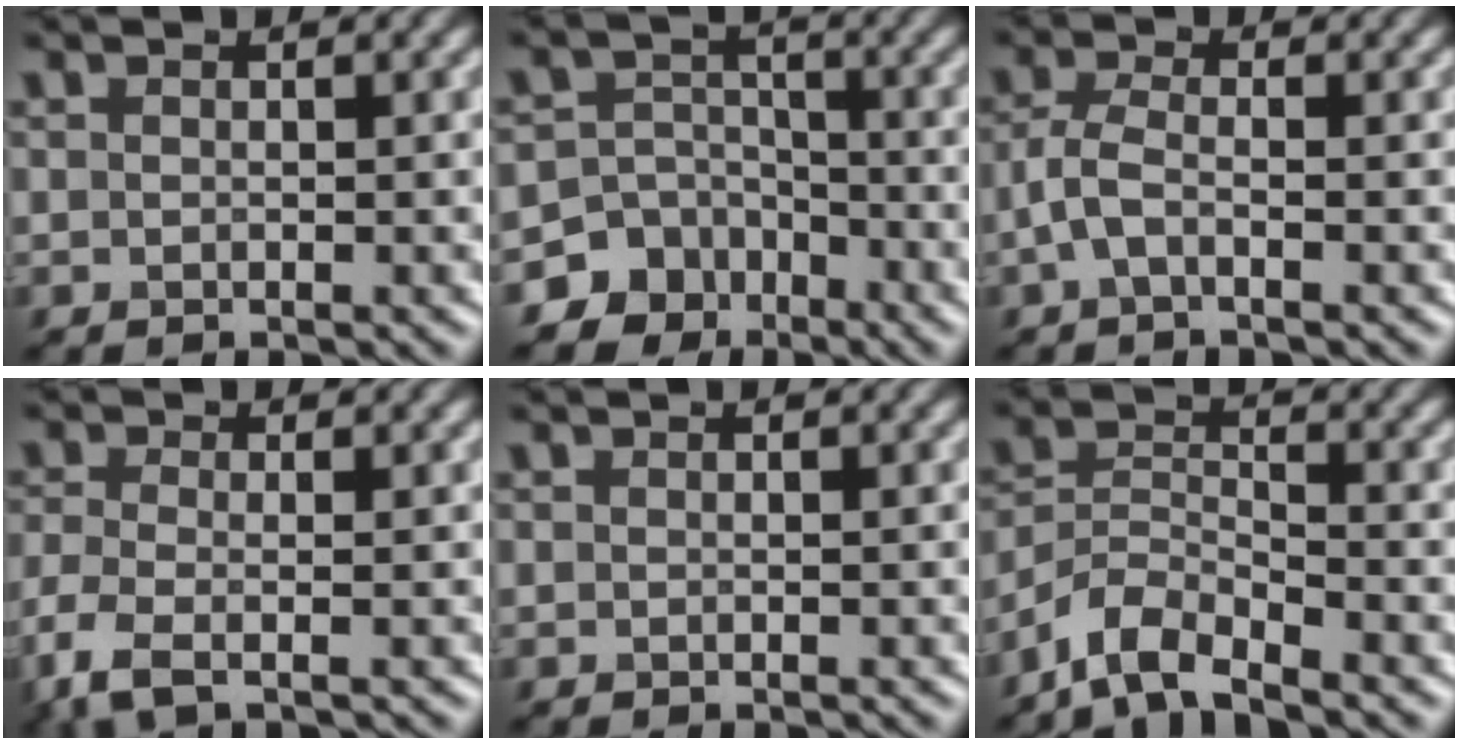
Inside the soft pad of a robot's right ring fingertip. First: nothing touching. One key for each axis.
{"total": 8.6, "fx": -5.6, "fy": 6.5, "fz": 0.4, "tx": 0.010, "ty": -0.019, "tz": -0.116}
{"total": 2.2, "fx": -0.8, "fy": 0.9, "fz": 1.9, "tx": -0.045, "ty": 0.005, "tz": -0.022}
{"total": 3.7, "fx": -2.0, "fy": 1.2, "fz": 2.8, "tx": -0.074, "ty": -0.011, "tz": -0.055}
{"total": 0.0}
{"total": 4.7, "fx": -3.8, "fy": 1.4, "fz": 2.3, "tx": -0.040, "ty": 0.001, "tz": -0.082}